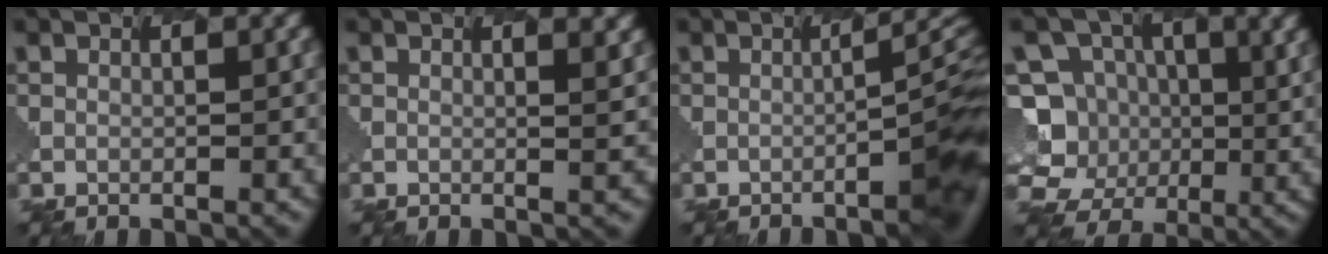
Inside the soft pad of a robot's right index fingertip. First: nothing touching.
{"total": 1.0, "force": [0.9, -0.3, 0.4], "torque": [0.002, 0.017, -0.007]}
{"total": 7.4, "force": [-2.1, 1.8, 6.9], "torque": [-0.042, 0.022, -0.042]}
{"total": 7.0, "force": [-0.1, 7.0, 0.3], "torque": [-0.044, 0.044, -0.049]}